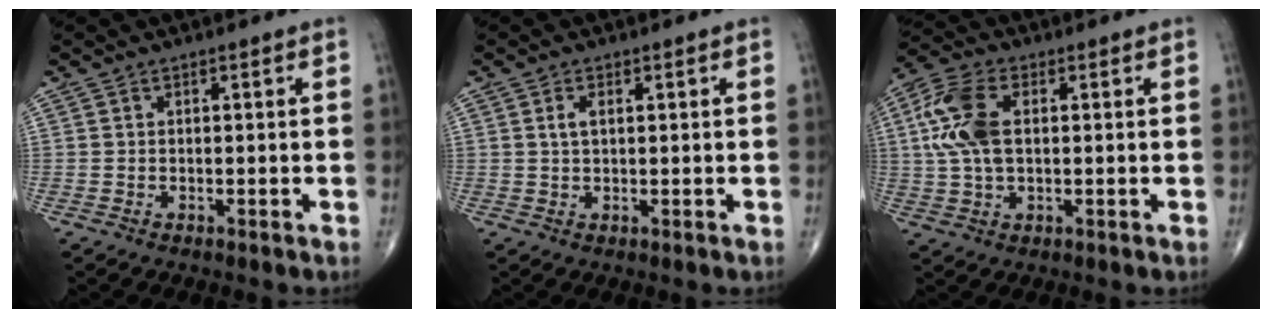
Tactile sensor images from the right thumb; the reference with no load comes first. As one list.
[{"total": 2.2, "force": [0.6, 1.1, 1.9], "torque": [-0.037, 0.005, 0.014]}, {"total": 11.0, "force": [1.8, 6.2, 8.8], "torque": [-0.197, 0.013, 0.032]}]